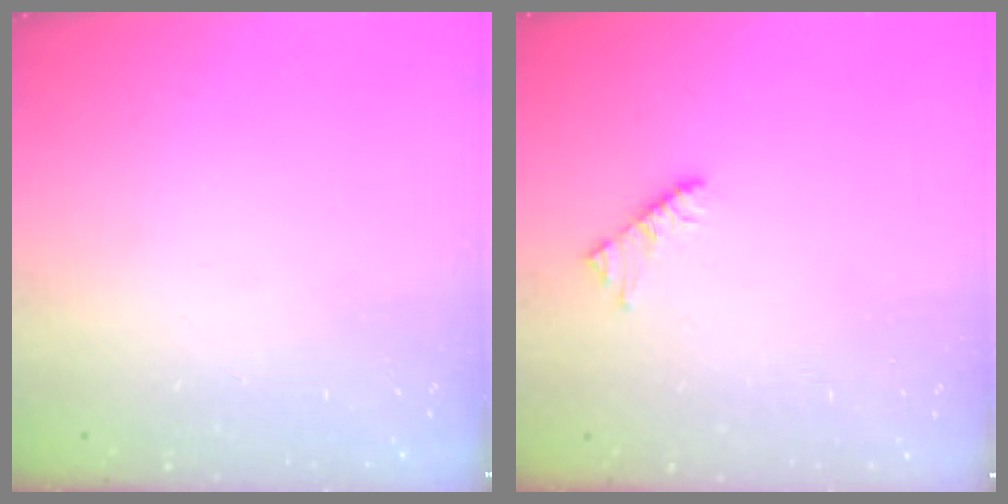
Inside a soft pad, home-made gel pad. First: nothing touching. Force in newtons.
{"total": 3.3, "press": 3.2, "slide": 0.6}